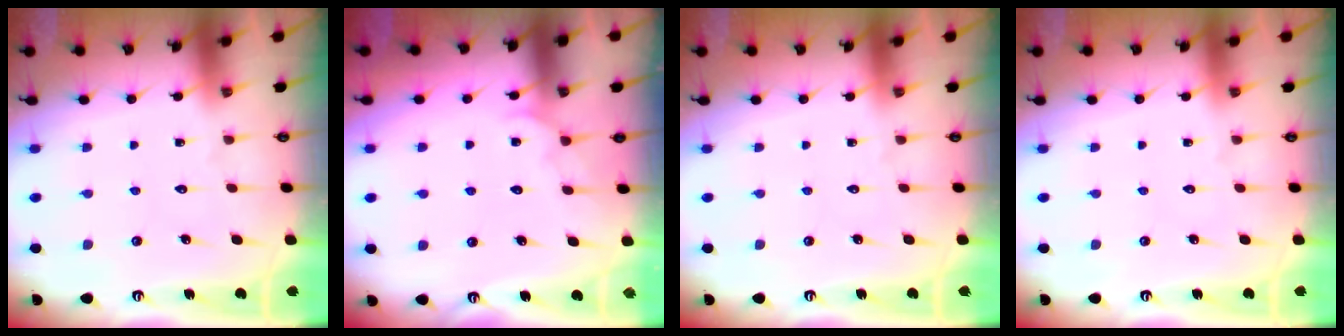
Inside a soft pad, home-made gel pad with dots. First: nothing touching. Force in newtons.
{"total": 3.0, "press": 3.0, "slide": 0.3}
{"total": 0.0}
{"total": 0.0}